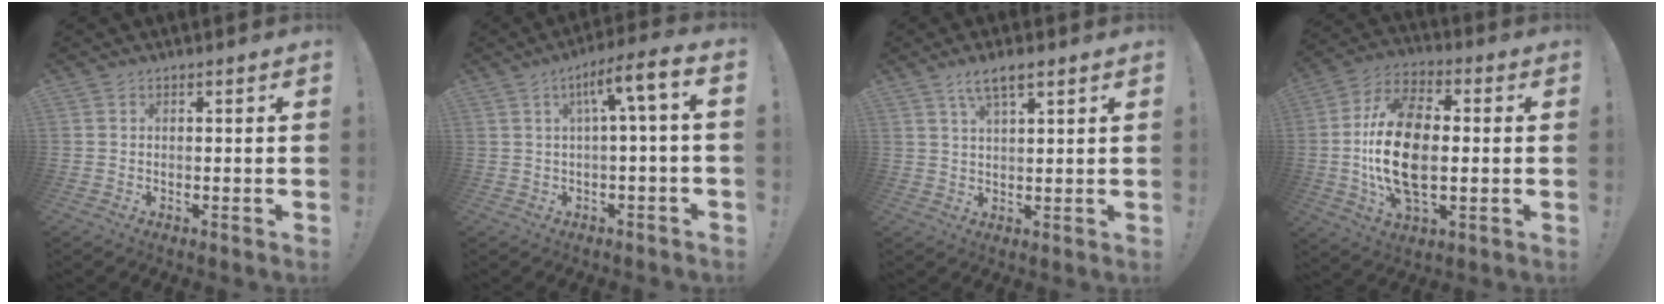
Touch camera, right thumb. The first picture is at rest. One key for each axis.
{"total": 8.2, "fx": 1.4, "fy": 0.8, "fz": 8.1, "tx": -0.116, "ty": -0.010, "tz": 0.016}
{"total": 5.8, "fx": 3.6, "fy": 1.7, "fz": 4.2, "tx": -0.070, "ty": -0.012, "tz": 0.061}
{"total": 19.7, "fx": -0.9, "fy": 11.6, "fz": 15.9, "tx": -0.288, "ty": 0.000, "tz": -0.014}